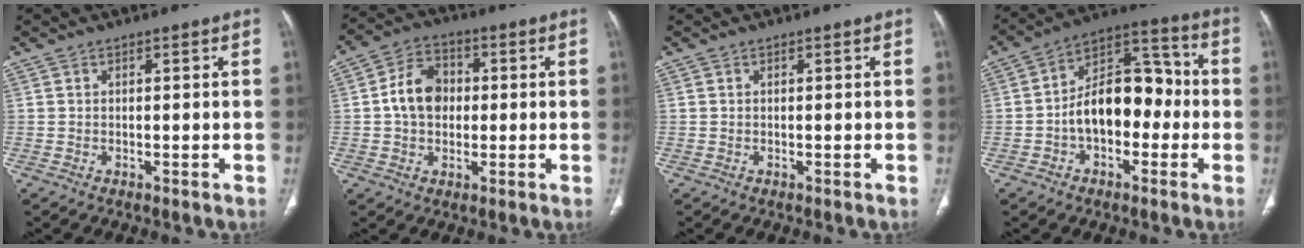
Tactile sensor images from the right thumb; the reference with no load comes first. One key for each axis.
{"total": 9.2, "fx": 0.3, "fy": 7.1, "fz": 5.9, "tx": -0.083, "ty": 0.019, "tz": -0.002}
{"total": 0.0}
{"total": 14.6, "fx": -2.2, "fy": 9.1, "fz": 11.1, "tx": -0.147, "ty": 0.052, "tz": -0.045}